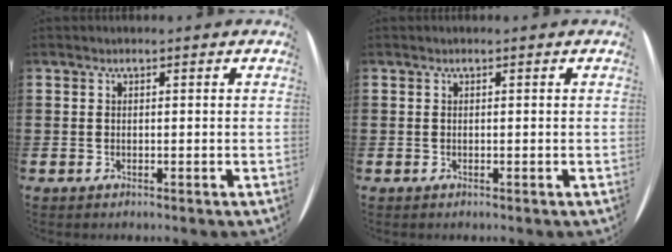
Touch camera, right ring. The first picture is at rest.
{"total": 0.0}